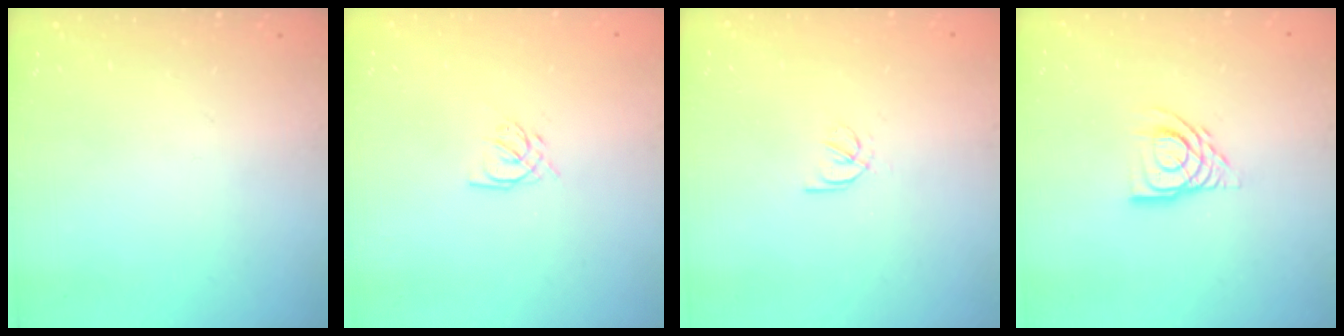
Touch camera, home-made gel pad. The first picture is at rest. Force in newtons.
{"total": 3.3, "press": 3.3, "slide": 0.3}
{"total": 2.3, "press": 2.2, "slide": 0.5}
{"total": 10.5, "press": 10.4, "slide": 1.3}